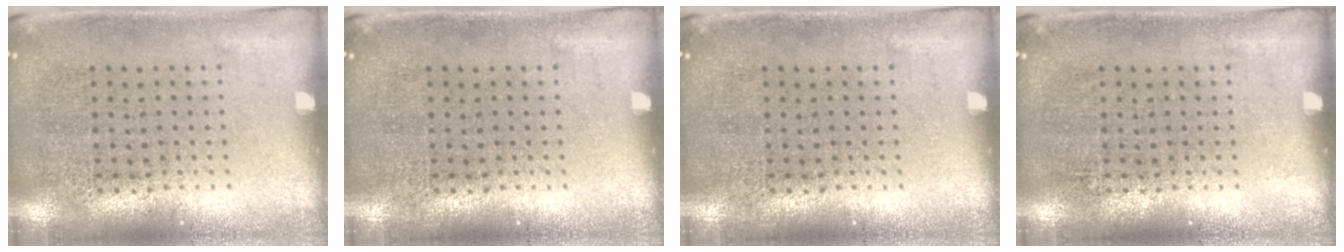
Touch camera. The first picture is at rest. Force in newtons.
{"total": 0.0}
{"total": 0.0}
{"total": 0.0}